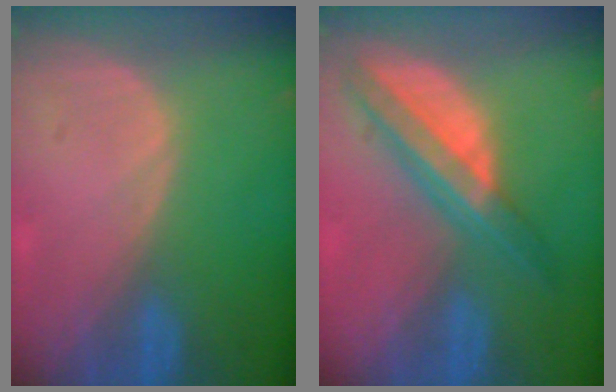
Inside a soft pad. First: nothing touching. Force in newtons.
{"total": 7.9, "press": 6.6, "slide": 4.2}